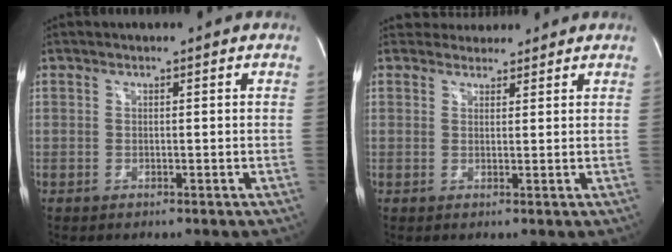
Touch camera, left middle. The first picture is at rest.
{"total": 3.3, "force": [3.1, 1.2, -0.2], "torque": [0.006, 0.017, 0.045]}